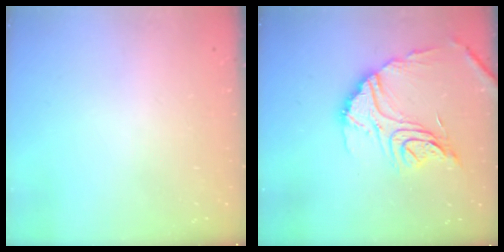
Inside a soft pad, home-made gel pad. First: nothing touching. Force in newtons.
{"total": 17.2, "press": 17.1, "slide": 0.9}